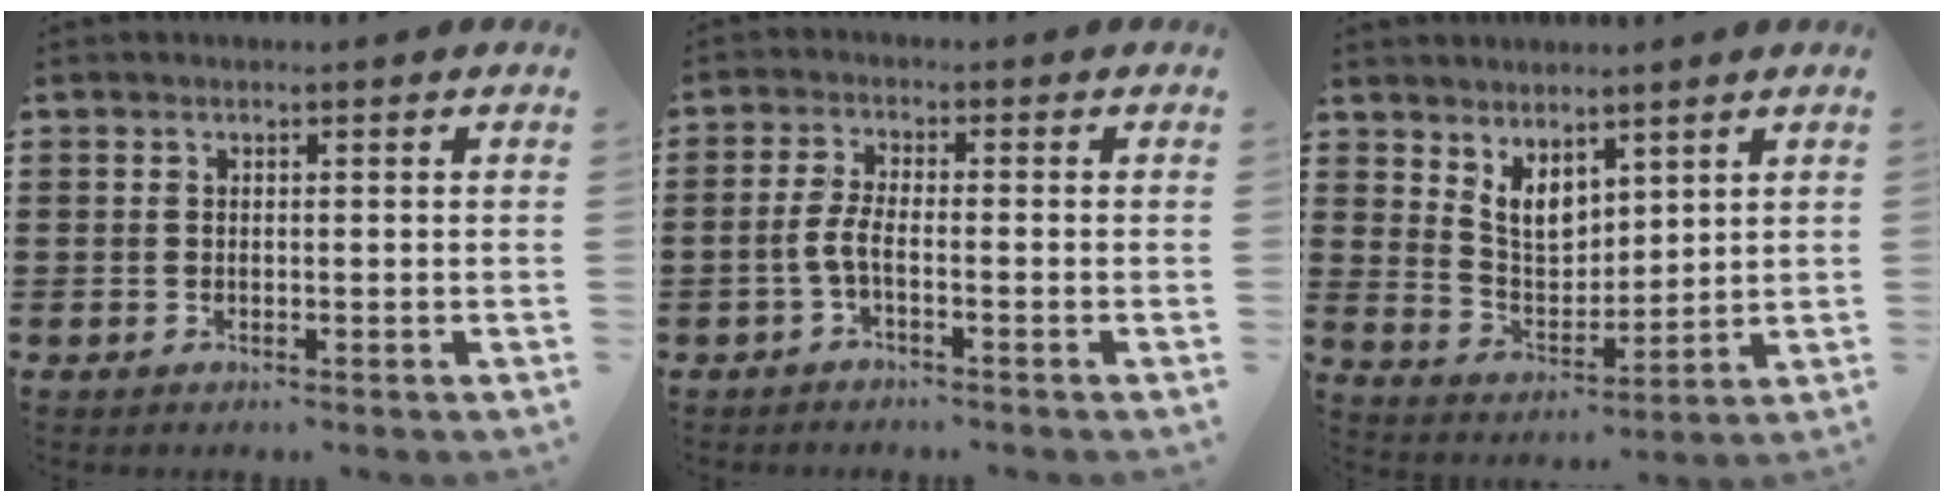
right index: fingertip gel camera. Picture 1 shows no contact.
{"total": 3.1, "force": [-1.7, 0.5, 2.6], "torque": [-0.069, -0.007, -0.037]}
{"total": 5.6, "force": [4.1, 3.0, 2.5], "torque": [-0.066, -0.011, 0.077]}